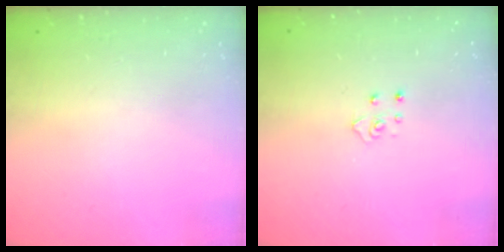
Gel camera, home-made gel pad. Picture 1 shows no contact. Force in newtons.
{"total": 4.1, "press": 4.0, "slide": 0.5}